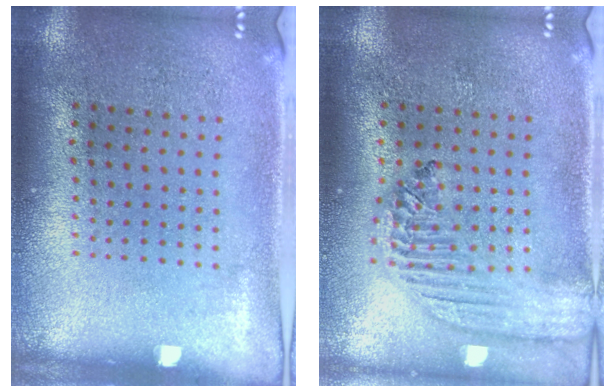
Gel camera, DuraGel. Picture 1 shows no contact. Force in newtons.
{"total": 2.1, "press": 1.9, "slide": 1.0}